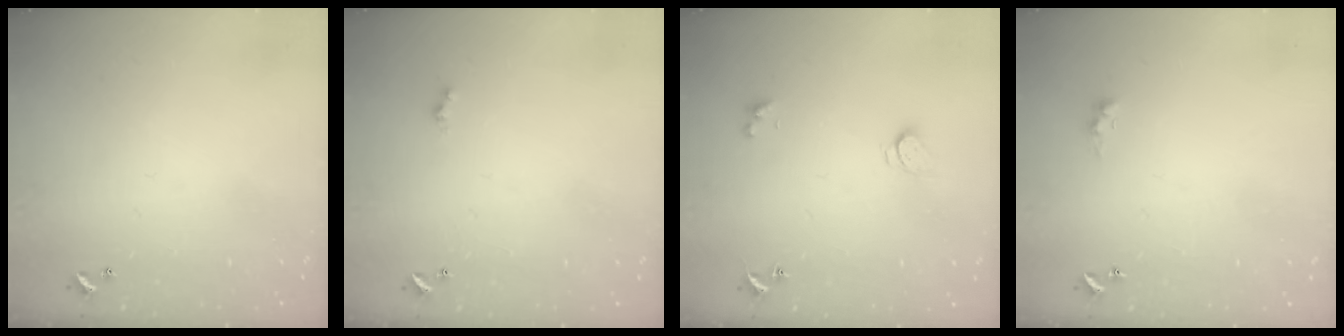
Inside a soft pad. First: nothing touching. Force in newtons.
{"total": 0.8, "press": 0.5, "slide": 0.5}
{"total": 2.9, "press": 2.9, "slide": 0.5}
{"total": 0.8, "press": 0.7, "slide": 0.4}